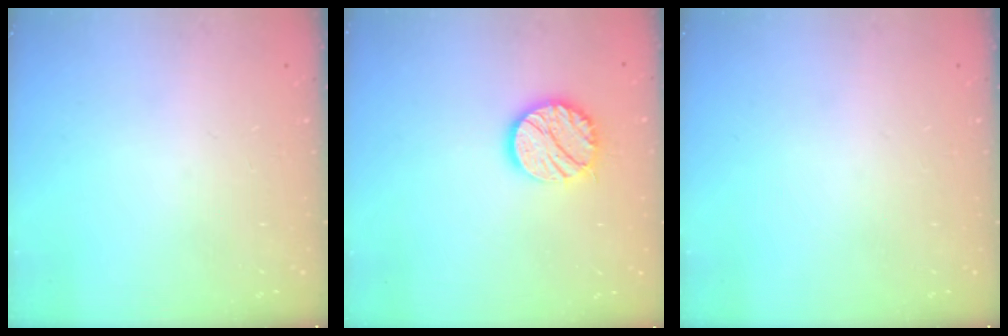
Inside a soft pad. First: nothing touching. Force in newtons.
{"total": 12.5, "press": 12.5, "slide": 0.6}
{"total": 0.0}